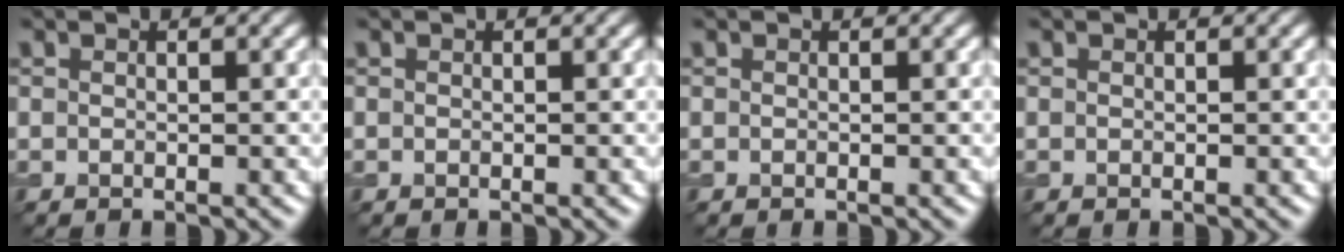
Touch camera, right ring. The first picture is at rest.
{"total": 0.0}
{"total": 0.0}
{"total": 0.0}